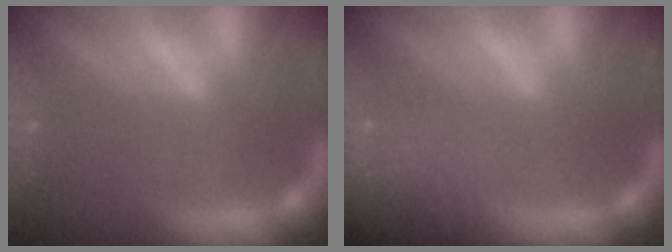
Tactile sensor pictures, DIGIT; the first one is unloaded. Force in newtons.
{"total": 9.1}